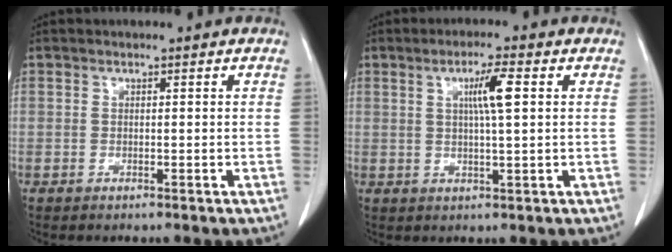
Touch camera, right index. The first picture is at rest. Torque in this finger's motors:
{"motor_torque": [0.23, 0.07, 0.08, 0.05]}